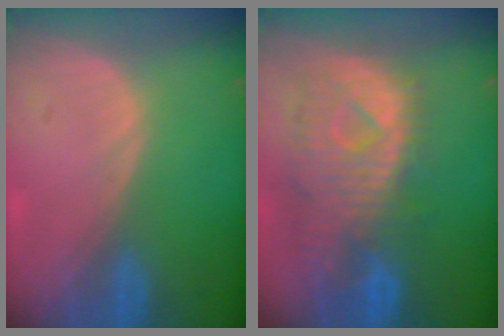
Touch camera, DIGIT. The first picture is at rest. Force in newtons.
{"total": 11.2, "press": 9.7, "slide": 5.6}